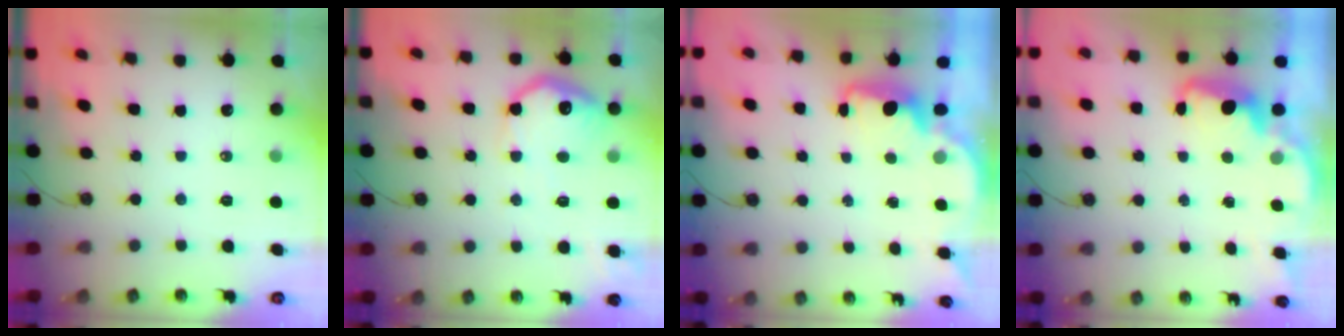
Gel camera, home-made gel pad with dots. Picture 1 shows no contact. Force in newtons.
{"total": 14.3, "press": 14.2, "slide": 1.0}
{"total": 1.8, "press": 1.6, "slide": 0.7}
{"total": 2.5, "press": 2.4, "slide": 0.7}